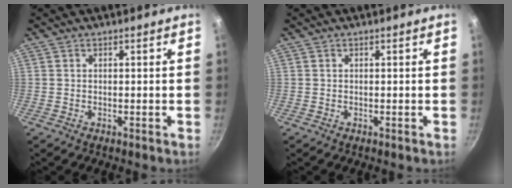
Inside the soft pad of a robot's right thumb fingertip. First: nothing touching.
{"total": 0.0}